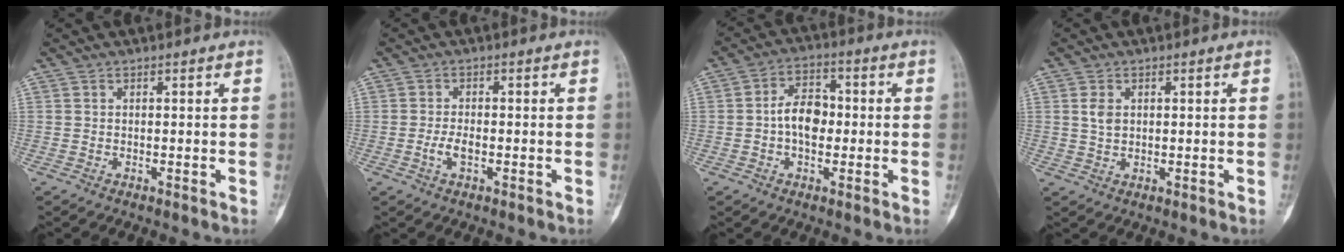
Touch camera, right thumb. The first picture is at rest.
{"total": 2.8, "force": [-0.9, 1.3, 2.4], "torque": [-0.051, 0.007, -0.016]}
{"total": 7.5, "force": [-0.6, 5.0, 5.6], "torque": [-0.077, 0.020, -0.019]}
{"total": 2.7, "force": [0.5, 1.8, 2.0], "torque": [-0.036, 0.000, 0.011]}